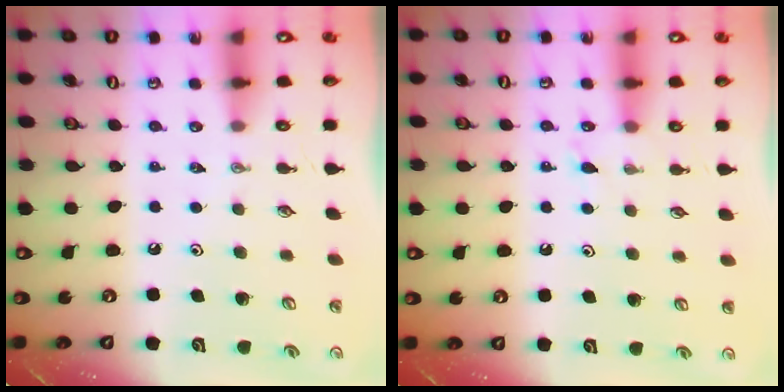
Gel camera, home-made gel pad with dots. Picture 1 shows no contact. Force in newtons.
{"total": 4.5, "press": 4.5, "slide": 0.4}